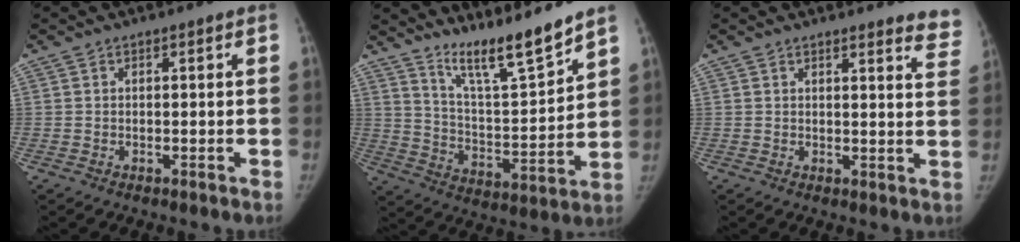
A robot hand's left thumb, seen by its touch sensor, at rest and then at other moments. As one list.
[{"total": 12.1, "force": [10.5, 0.5, 6.0], "torque": [-0.090, -0.084, 0.191]}, {"total": 8.4, "force": [8.1, 1.8, 1.4], "torque": [0.028, -0.060, 0.055]}]